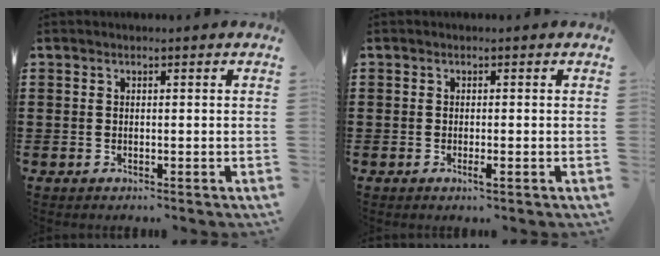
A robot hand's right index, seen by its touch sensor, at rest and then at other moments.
{"total": 1.2, "force": [-0.5, 0.0, 1.0], "torque": [-0.019, -0.005, -0.007]}